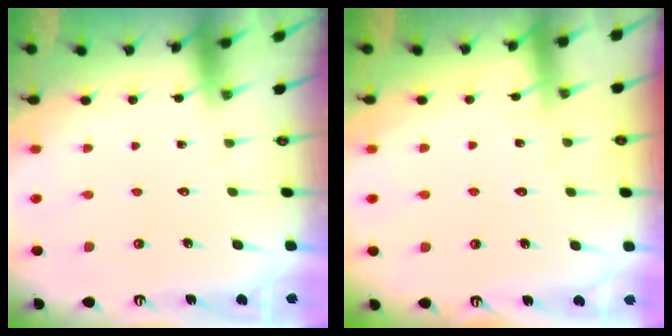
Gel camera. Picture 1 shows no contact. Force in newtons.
{"total": 3.9, "press": 3.9, "slide": 0.5}